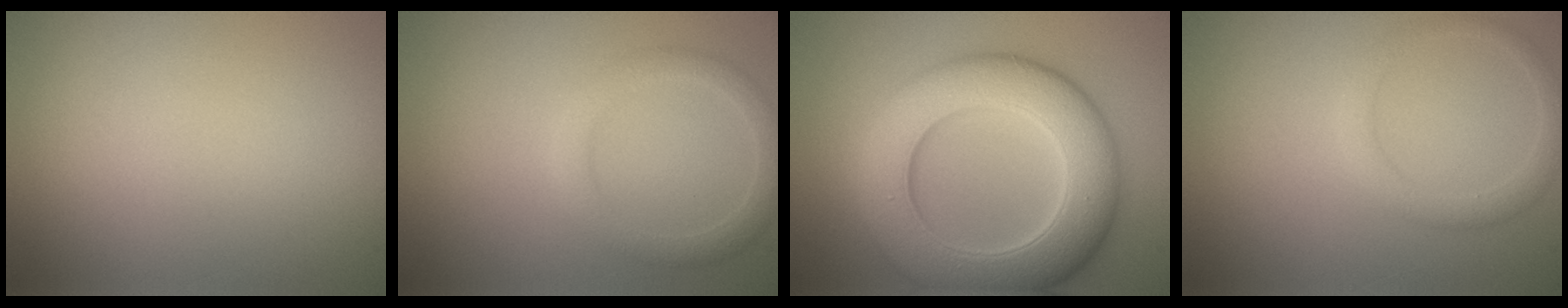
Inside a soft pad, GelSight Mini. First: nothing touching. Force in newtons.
{"total": 2.3, "press": 2.3, "slide": 0.0}
{"total": 10.4, "press": 10.4, "slide": 0.2}
{"total": 1.9, "press": 1.9, "slide": 0.1}